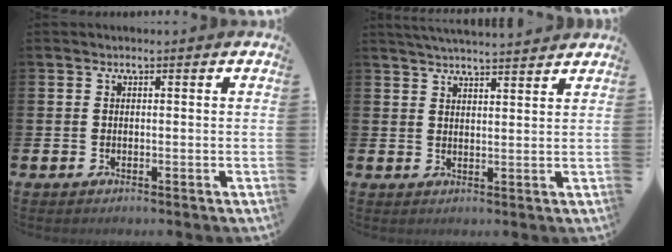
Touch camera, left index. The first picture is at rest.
{"total": 3.9, "force": [3.8, -0.3, 0.3], "torque": [-0.010, -0.018, 0.069]}